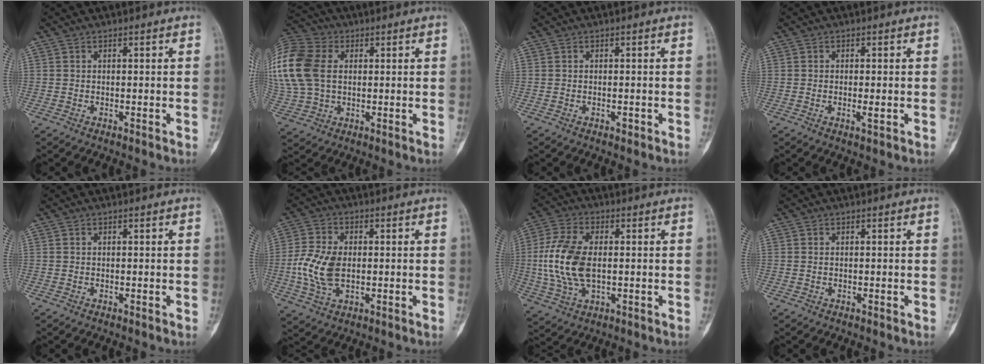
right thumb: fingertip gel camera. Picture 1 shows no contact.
{"total": 21.4, "force": [4.0, 15.4, 14.3], "torque": [-0.358, 0.033, 0.082]}
{"total": 0.8, "force": [-0.3, 0.4, 0.6], "torque": [-0.010, 0.001, -0.004]}
{"total": 1.8, "force": [-0.3, 0.5, 1.7], "torque": [-0.033, -0.005, -0.006]}
{"total": 0.0}
{"total": 10.0, "force": [-0.5, 6.1, 7.9], "torque": [-0.168, 0.005, -0.009]}
{"total": 15.7, "force": [0.0, 8.4, 13.2], "torque": [-0.297, 0.003, 0.002]}
{"total": 0.0}